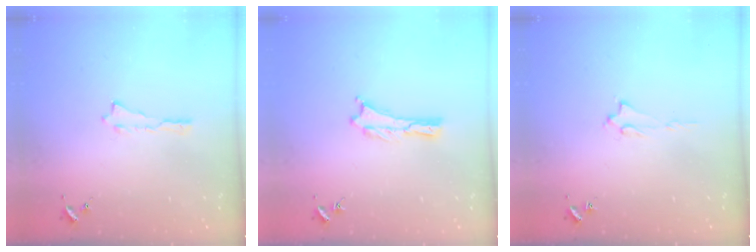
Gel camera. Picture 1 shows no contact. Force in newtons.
{"total": 0.0}
{"total": 1.6, "press": 1.6, "slide": 0.2}